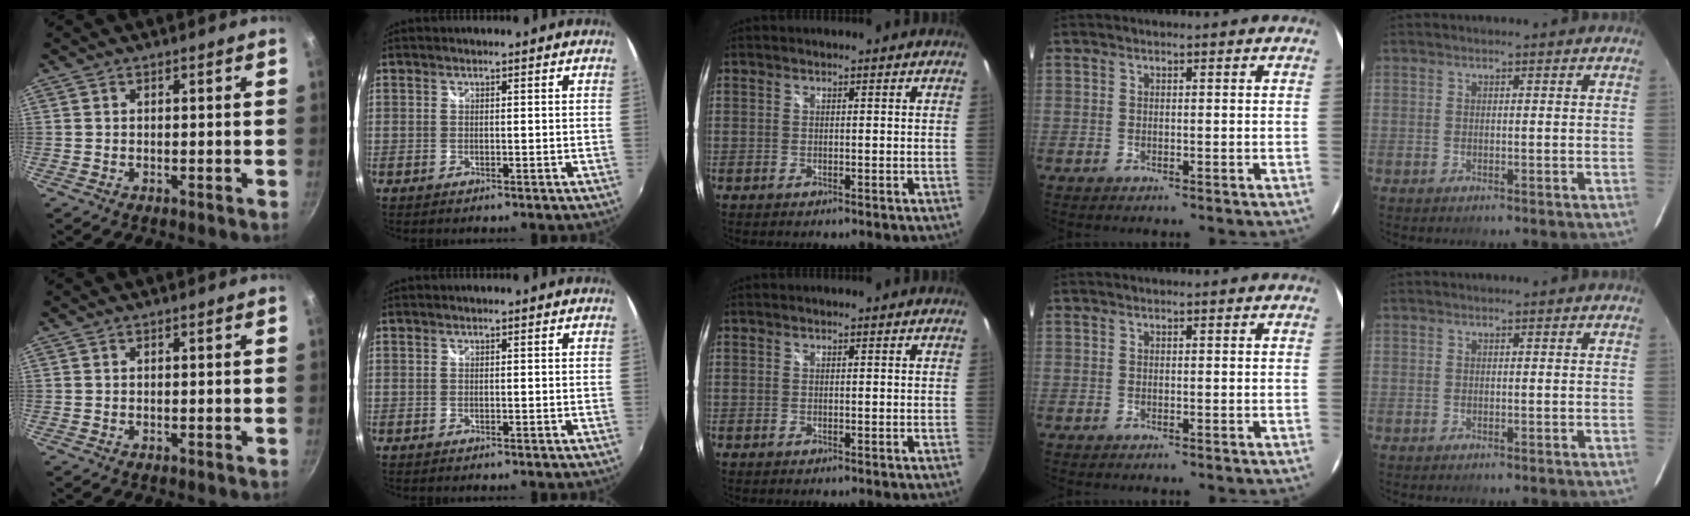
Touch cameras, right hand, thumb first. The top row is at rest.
{}